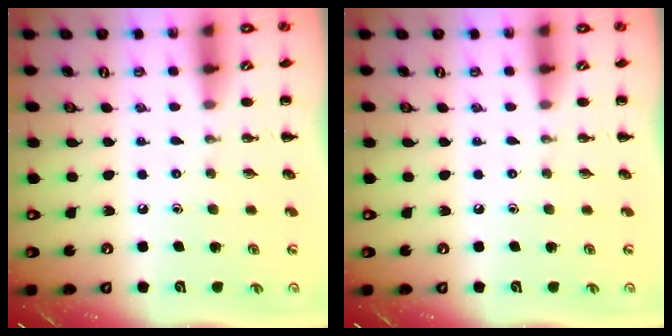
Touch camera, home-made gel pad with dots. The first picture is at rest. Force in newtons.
{"total": 0.0}